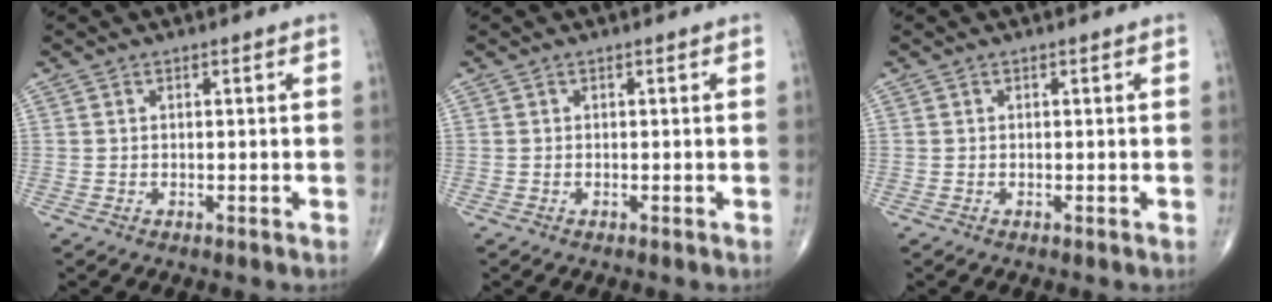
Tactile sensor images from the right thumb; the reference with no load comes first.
{"total": 0.0}
{"total": 0.0}